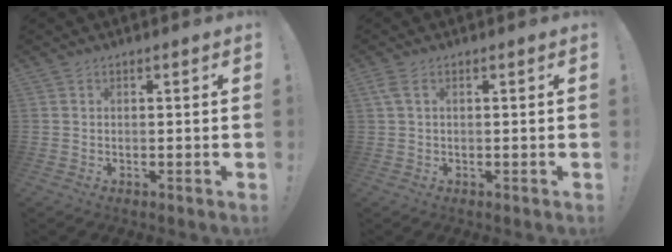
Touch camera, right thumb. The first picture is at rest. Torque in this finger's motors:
{"motor_torque": [0.20, 0.18, 0.31, 0.09, 0.01]}